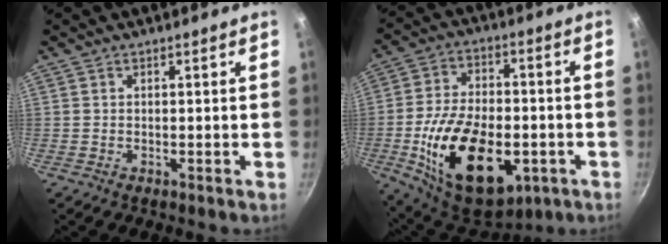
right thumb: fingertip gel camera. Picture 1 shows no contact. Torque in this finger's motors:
{"motor_torque": [-0.36, 1.65, 1.93, -0.85, 0.19]}